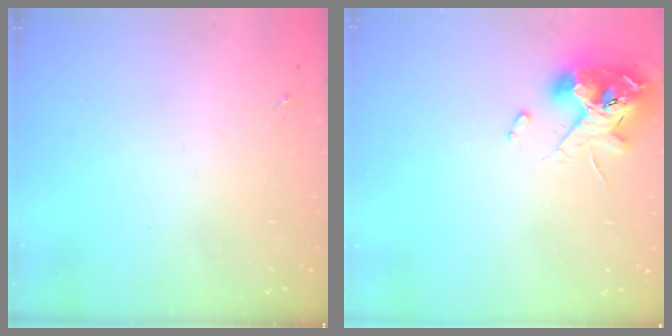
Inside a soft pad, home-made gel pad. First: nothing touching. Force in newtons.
{"total": 12.7, "press": 12.5, "slide": 2.0}